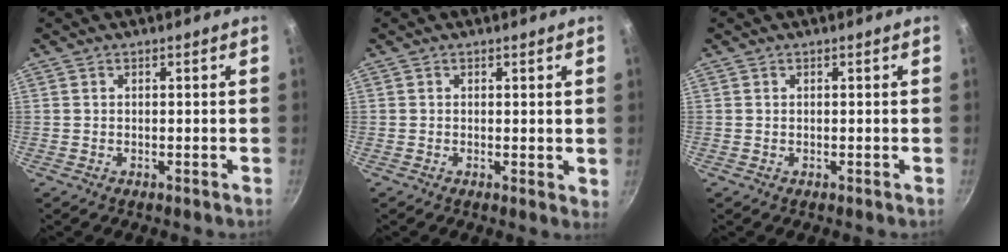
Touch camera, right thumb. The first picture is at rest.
{"total": 1.5, "force": [0.5, 0.8, 1.2], "torque": [-0.015, -0.003, 0.005]}
{"total": 0.0}